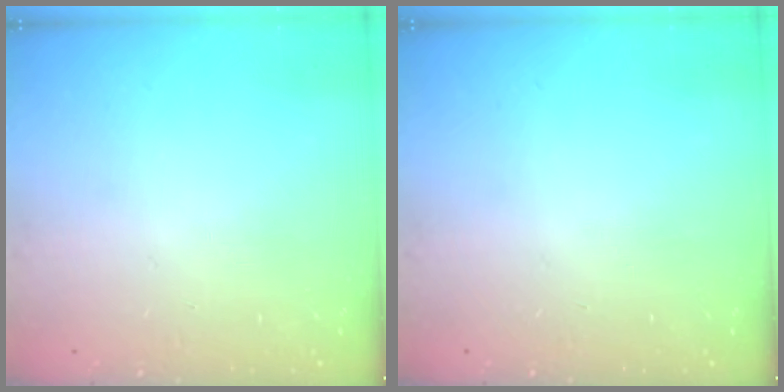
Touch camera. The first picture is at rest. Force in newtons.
{"total": 0.0}